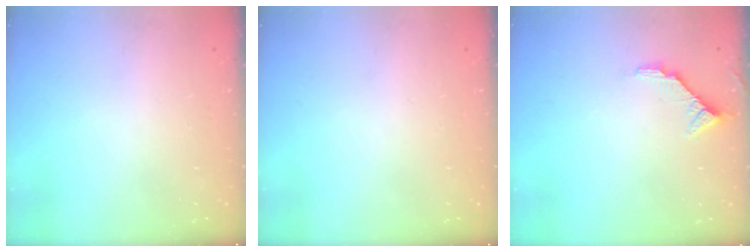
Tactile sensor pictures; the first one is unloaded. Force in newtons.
{"total": 0.0}
{"total": 5.4, "press": 5.4, "slide": 0.2}